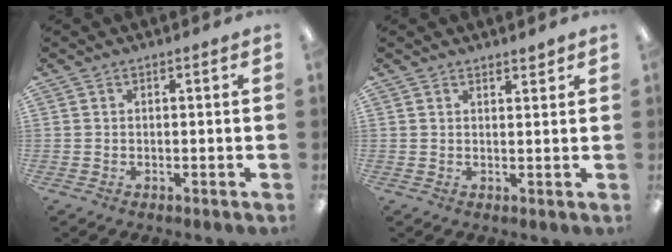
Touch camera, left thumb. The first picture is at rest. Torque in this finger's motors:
{"motor_torque": [-0.01, -0.04, -0.28, 0.33, 0.03]}